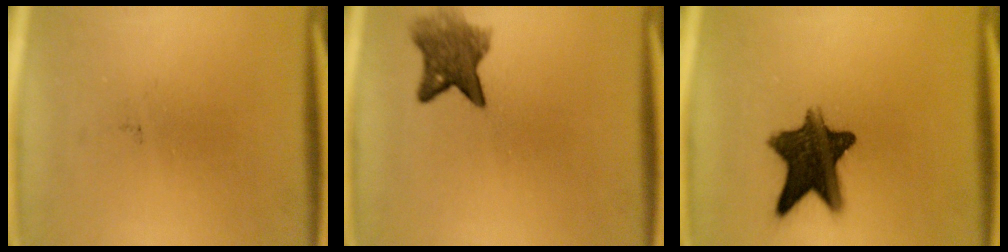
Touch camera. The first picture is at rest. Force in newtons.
{"total": 5.7}
{"total": 12.2}